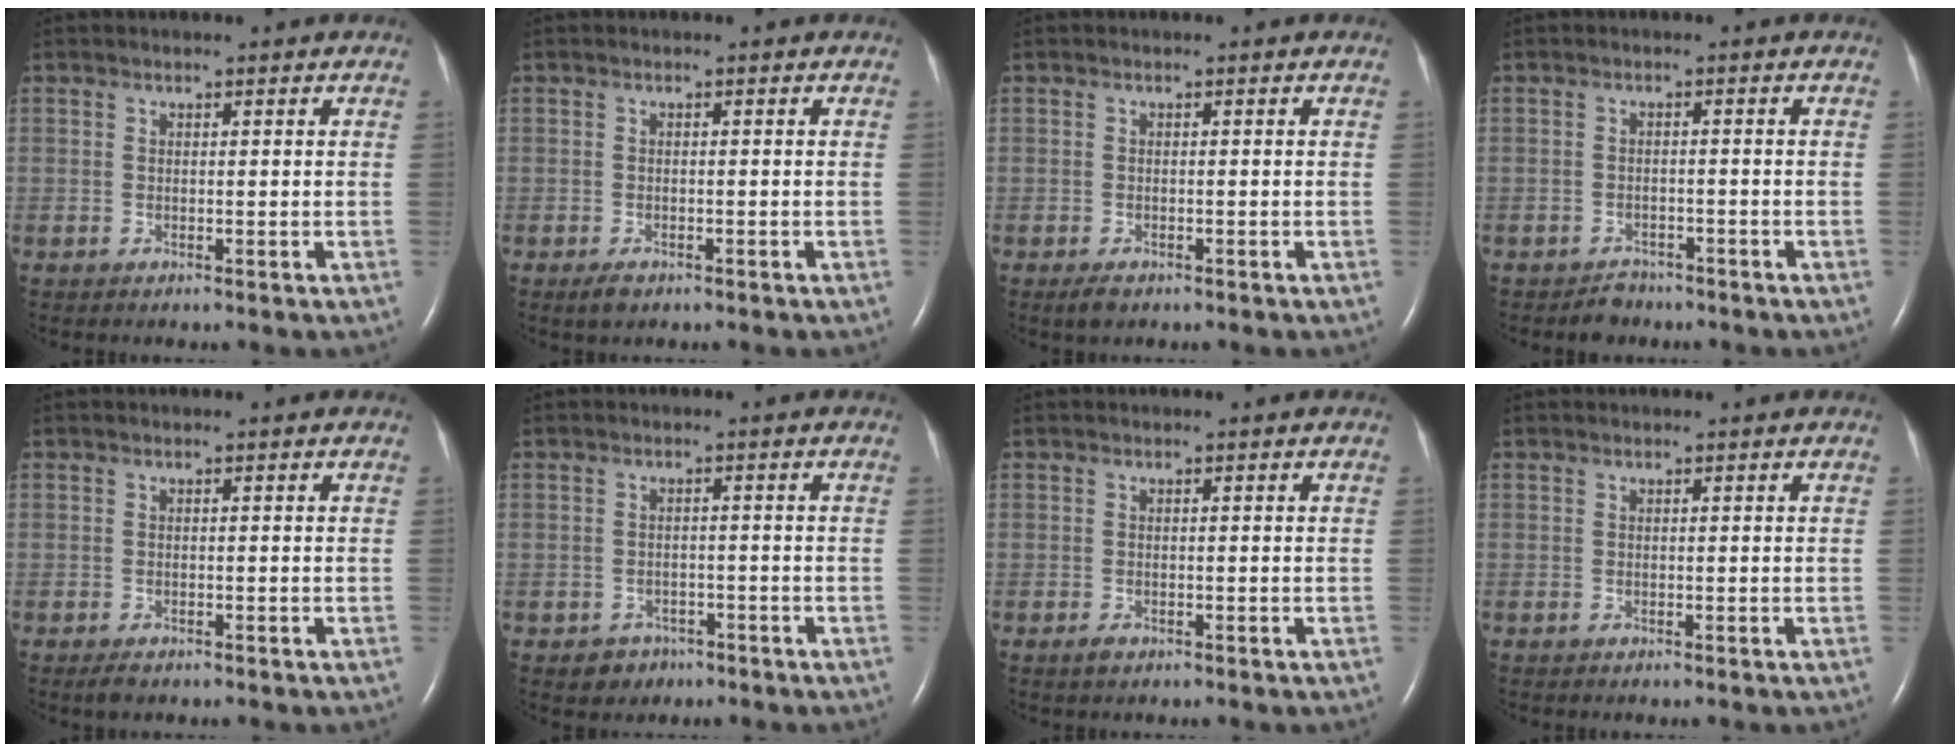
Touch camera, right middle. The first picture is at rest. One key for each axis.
{"total": 1.7, "fx": -1.1, "fy": 0.8, "fz": 1.0, "tx": -0.024, "ty": -0.002, "tz": -0.014}
{"total": 1.7, "fx": -1.1, "fy": 0.8, "fz": 1.0, "tx": -0.025, "ty": -0.003, "tz": -0.015}
{"total": 2.4, "fx": -2.0, "fy": 1.3, "fz": 0.0, "tx": -0.009, "ty": 0.002, "tz": -0.030}
{"total": 1.4, "fx": -1.0, "fy": 0.6, "fz": 0.8, "tx": -0.019, "ty": -0.002, "tz": -0.013}
{"total": 2.9, "fx": -1.7, "fy": 2.4, "fz": 0.2, "tx": -0.006, "ty": 0.011, "tz": -0.019}
{"total": 1.0, "fx": -0.7, "fy": 0.5, "fz": 0.6, "tx": -0.016, "ty": -0.001, "tz": -0.009}
{"total": 0.0}